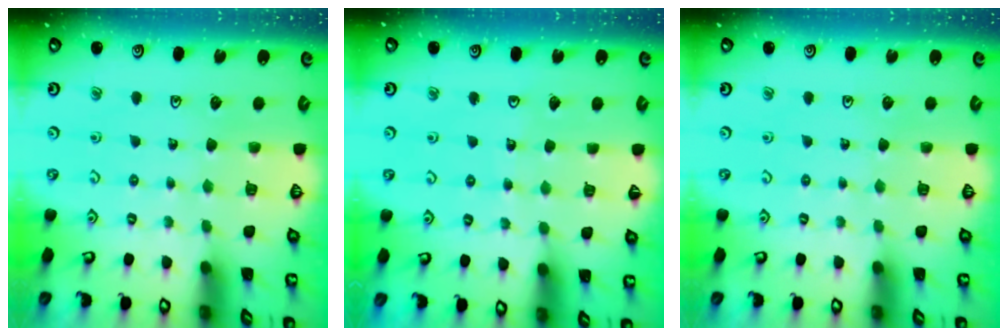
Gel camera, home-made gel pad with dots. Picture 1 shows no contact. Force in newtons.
{"total": 4.2, "press": 4.1, "slide": 0.5}
{"total": 0.0}